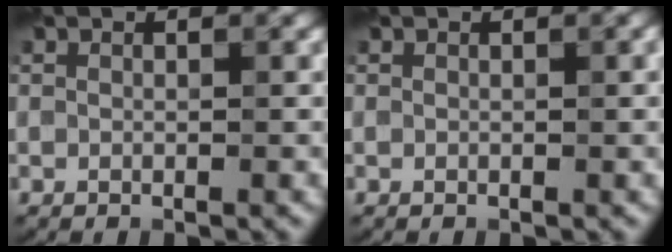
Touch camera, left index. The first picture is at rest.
{"total": 0.7, "force": [0.1, 0.1, 0.6], "torque": [-0.006, 0.002, 0.000]}